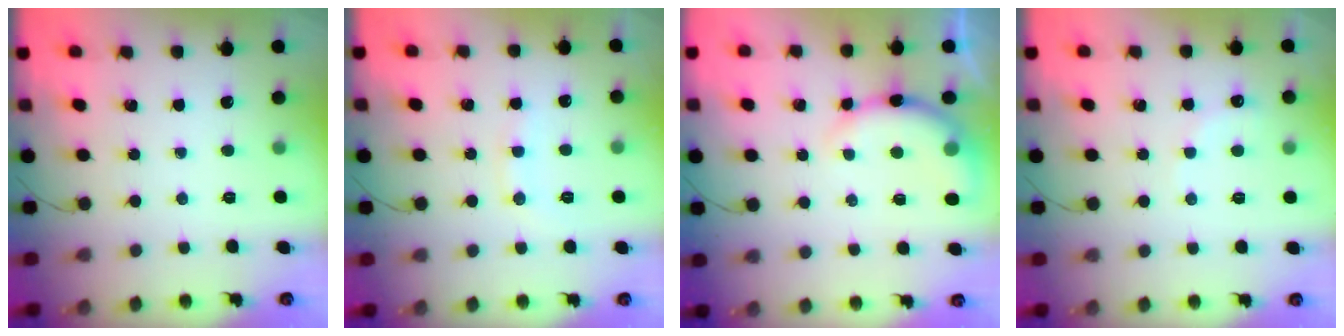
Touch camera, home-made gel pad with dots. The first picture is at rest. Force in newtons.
{"total": 7.7, "press": 7.7, "slide": 1.1}
{"total": 8.5, "press": 8.3, "slide": 1.7}
{"total": 6.1, "press": 5.9, "slide": 1.4}